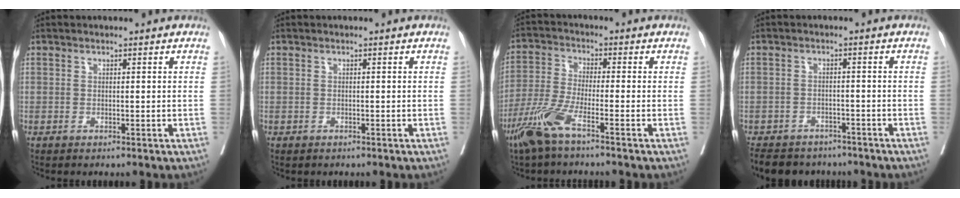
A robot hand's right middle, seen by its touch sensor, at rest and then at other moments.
{"total": 0.0}
{"total": 7.4, "force": [-4.8, 0.4, 5.7], "torque": [-0.130, -0.016, -0.103]}
{"total": 11.0, "force": [-9.3, 4.9, 3.0], "torque": [-0.058, 0.004, -0.123]}